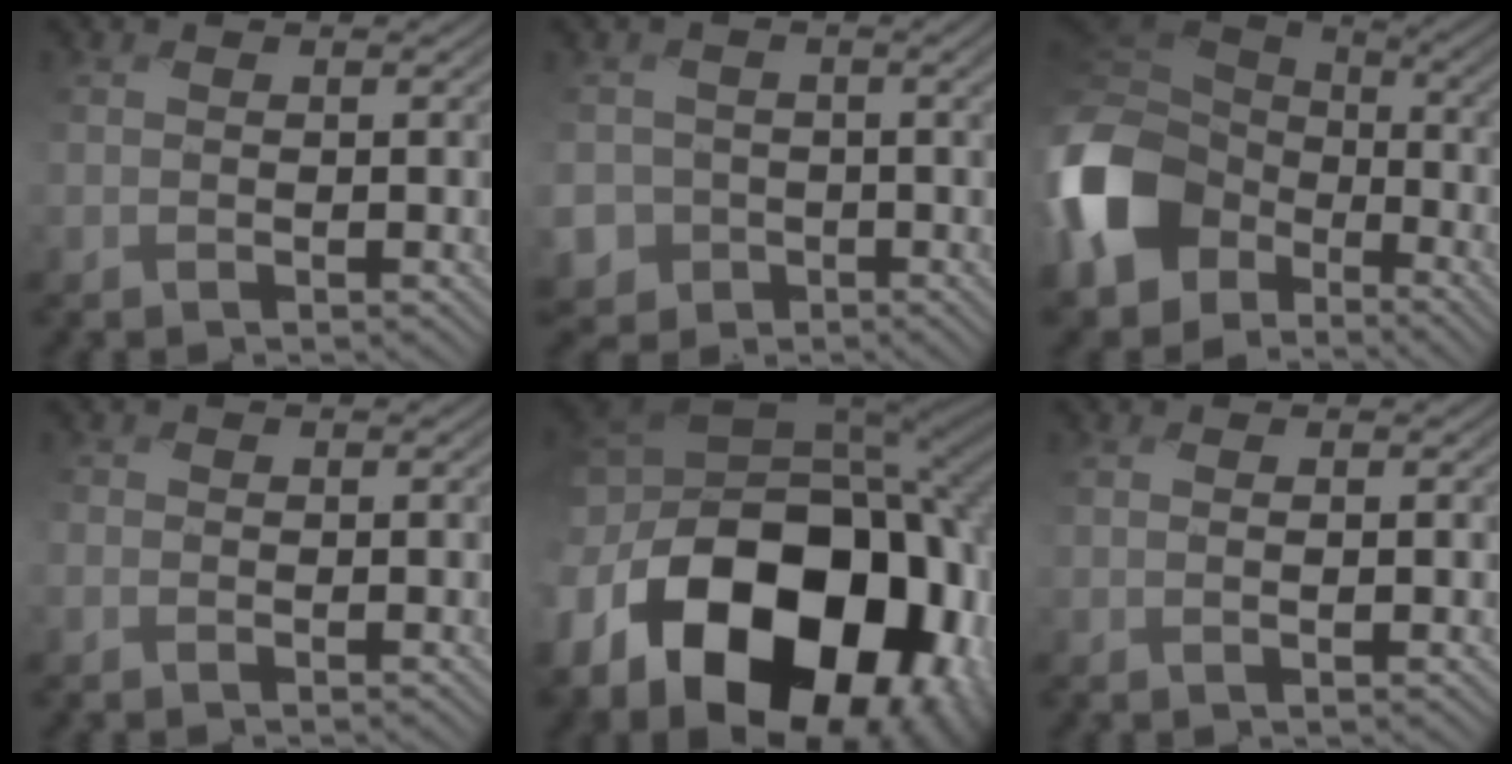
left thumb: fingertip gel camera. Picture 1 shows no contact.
{"total": 4.9, "force": [-2.2, 4.3, -0.6], "torque": [-0.005, -0.018, -0.064]}
{"total": 15.5, "force": [-5.8, 11.9, 8.1], "torque": [-0.258, -0.027, -0.128]}
{"total": 0.8, "force": [-0.3, -0.1, -0.7], "torque": [0.019, -0.004, -0.009]}
{"total": 20.4, "force": [-7.6, 13.0, 13.8], "torque": [-0.270, -0.034, -0.113]}
{"total": 1.1, "force": [0.1, -0.2, 1.1], "torque": [-0.024, 0.003, -0.001]}